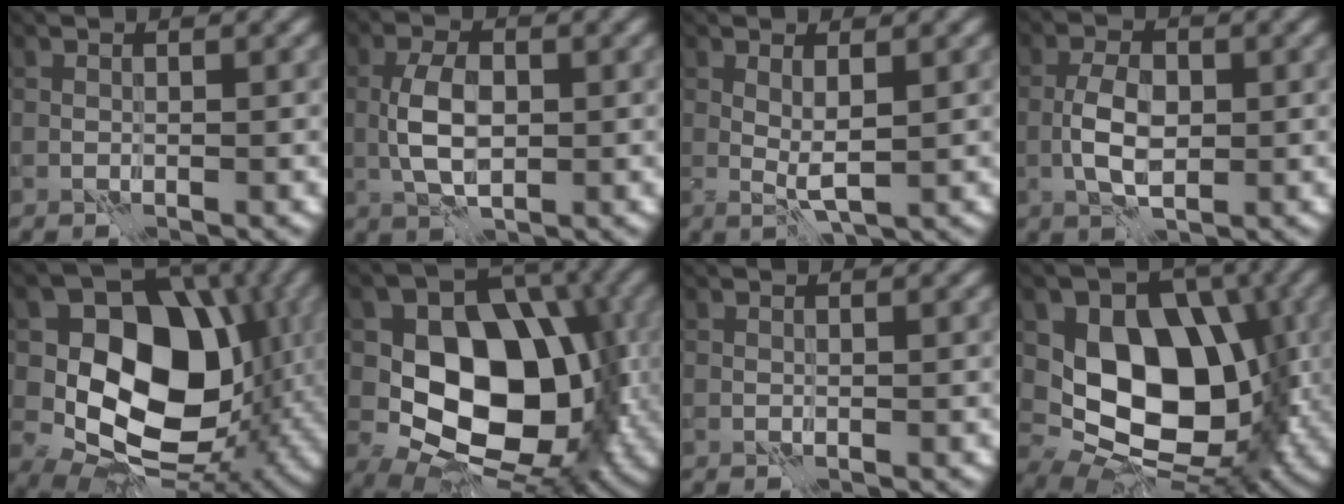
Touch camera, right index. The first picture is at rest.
{"total": 4.2, "force": [-0.4, 2.3, 3.5], "torque": [-0.074, 0.001, -0.007]}
{"total": 1.6, "force": [0.4, 0.2, 1.6], "torque": [-0.030, -0.009, 0.009]}
{"total": 3.8, "force": [-0.8, 2.0, 3.2], "torque": [-0.065, 0.002, -0.017]}
{"total": 13.2, "force": [0.3, 9.7, 9.0], "torque": [-0.124, -0.018, 0.003]}
{"total": 12.0, "force": [-1.2, 8.4, 8.5], "torque": [-0.113, -0.003, -0.023]}
{"total": 0.0}
{"total": 11.7, "force": [0.4, 8.3, 8.2], "torque": [-0.111, -0.014, 0.006]}